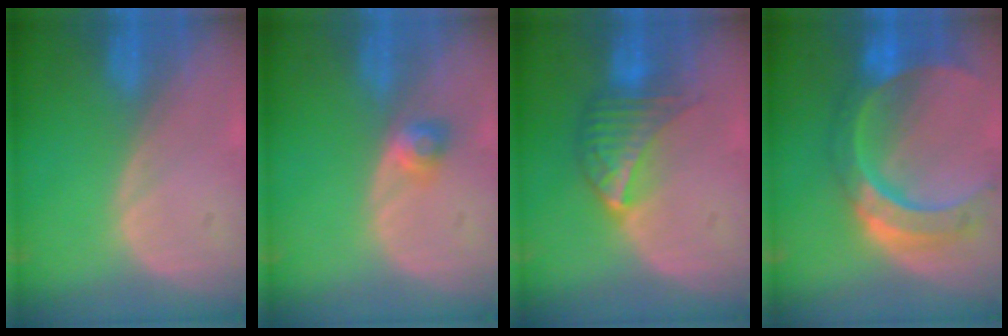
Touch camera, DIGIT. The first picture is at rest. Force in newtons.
{"total": 2.6, "press": 2.3, "slide": 1.2}
{"total": 7.1, "press": 6.4, "slide": 3.1}
{"total": 11.0, "press": 9.3, "slide": 6.0}